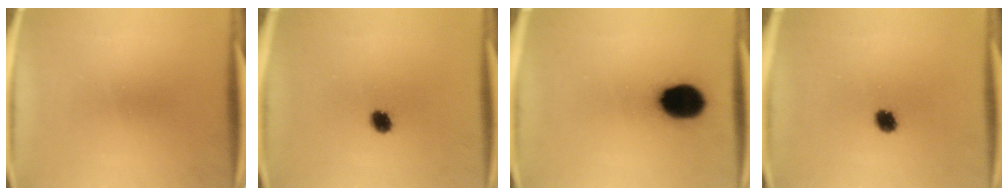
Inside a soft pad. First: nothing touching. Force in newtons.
{"total": 3.3}
{"total": 13.4}
{"total": 3.4}